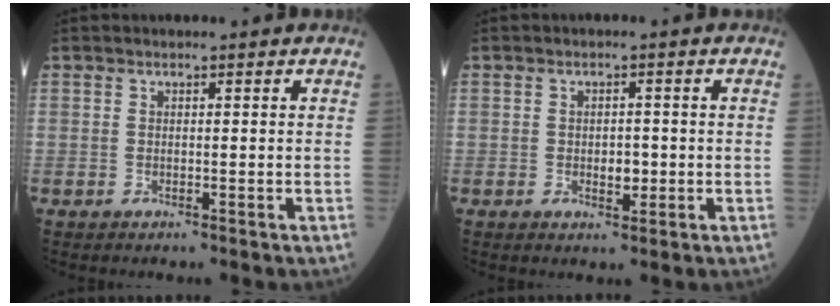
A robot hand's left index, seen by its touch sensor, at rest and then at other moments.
{"total": 2.1, "force": [-0.5, 1.2, 1.6], "torque": [-0.021, -0.002, -0.007]}